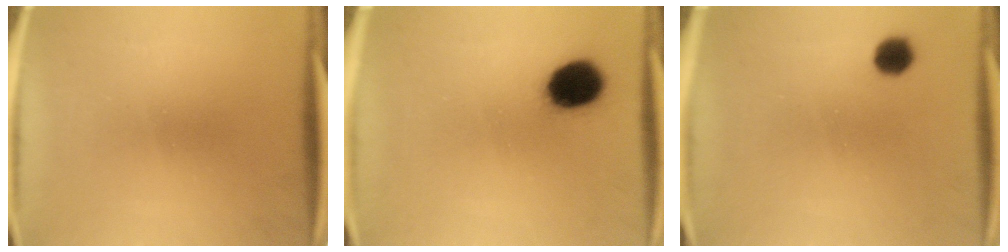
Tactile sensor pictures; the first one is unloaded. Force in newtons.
{"total": 11.1}
{"total": 3.8}